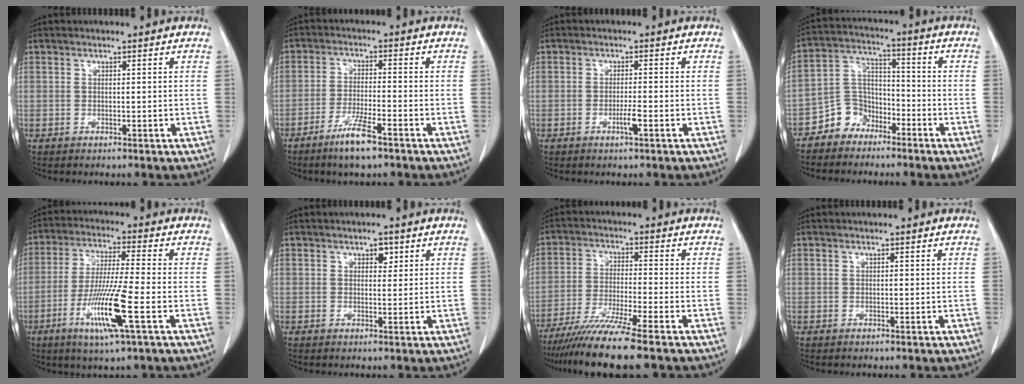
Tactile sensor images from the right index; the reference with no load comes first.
{"total": 6.3, "force": [-4.3, 0.6, 4.7], "torque": [-0.094, -0.010, -0.078]}
{"total": 2.3, "force": [-1.0, 0.0, 2.1], "torque": [-0.038, -0.002, -0.018]}
{"total": 7.0, "force": [-4.9, 4.9, 1.1], "torque": [-0.019, 0.026, -0.093]}
{"total": 11.8, "force": [-4.4, -0.1, 11.0], "torque": [-0.216, -0.021, -0.084]}
{"total": 1.8, "force": [0.9, 1.0, 1.1], "torque": [-0.013, 0.000, 0.013]}
{"total": 10.4, "force": [-8.2, -1.5, 6.2], "torque": [-0.101, -0.035, -0.140]}
{"total": 0.0}